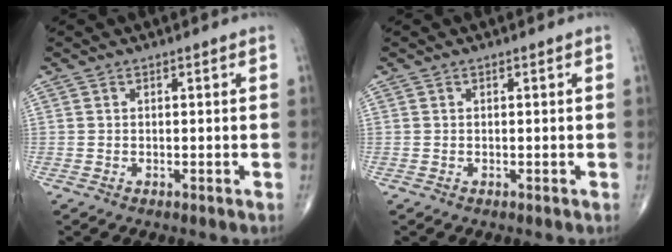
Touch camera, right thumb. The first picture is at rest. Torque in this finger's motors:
{"motor_torque": [0.02, 0.02, 0.00, 0.00, 0.01]}